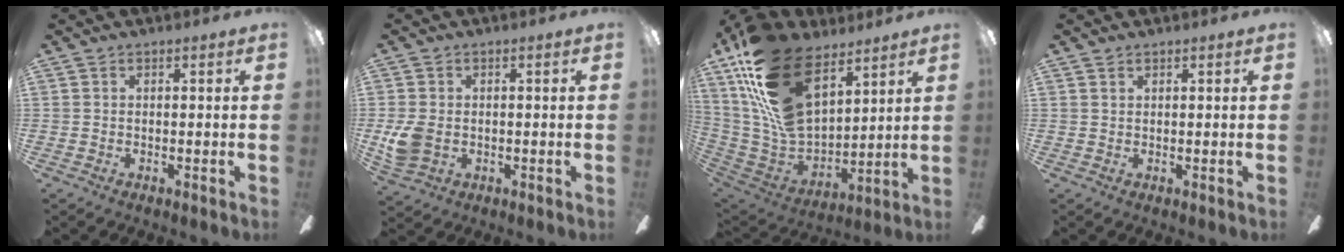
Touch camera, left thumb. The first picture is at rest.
{"total": 6.1, "force": [-0.5, 4.6, 3.9], "torque": [-0.076, 0.005, -0.007]}
{"total": 25.5, "force": [13.7, 13.8, 16.5], "torque": [-0.352, -0.070, 0.253]}
{"total": 1.0, "force": [0.8, 0.5, 0.2], "torque": [-0.006, 0.002, 0.015]}